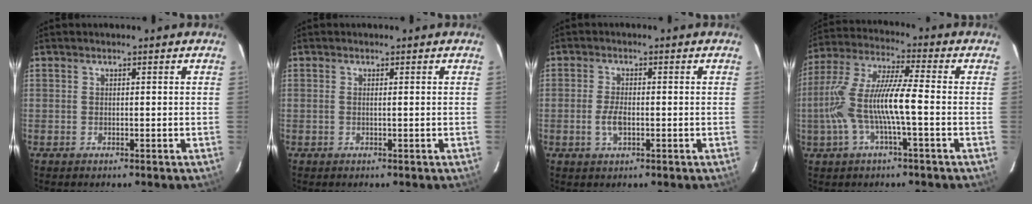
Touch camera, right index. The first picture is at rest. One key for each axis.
{"total": 0.5, "fx": -0.1, "fy": -0.2, "fz": 0.5, "tx": -0.009, "ty": 0.000, "tz": -0.003}
{"total": 3.4, "fx": -1.0, "fy": 1.5, "fz": 2.9, "tx": -0.061, "ty": -0.003, "tz": -0.017}
{"total": 12.2, "fx": -2.7, "fy": 1.3, "fz": 11.8, "tx": -0.237, "ty": 0.002, "tz": -0.049}